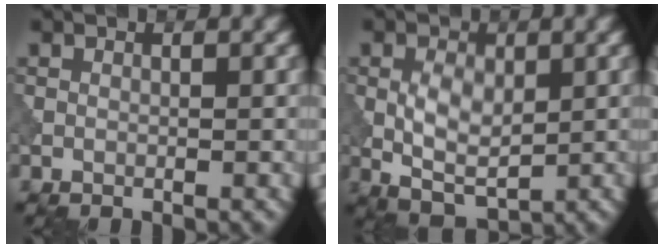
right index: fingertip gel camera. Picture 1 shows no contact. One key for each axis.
{"total": 3.8, "fx": 0.3, "fy": 2.3, "fz": 3.0, "tx": -0.056, "ty": 0.000, "tz": 0.008}